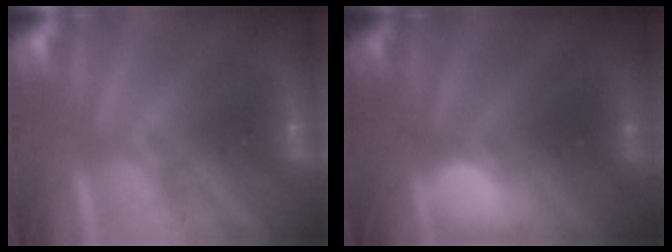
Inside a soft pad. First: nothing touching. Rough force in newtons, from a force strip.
{"total": 2.6}